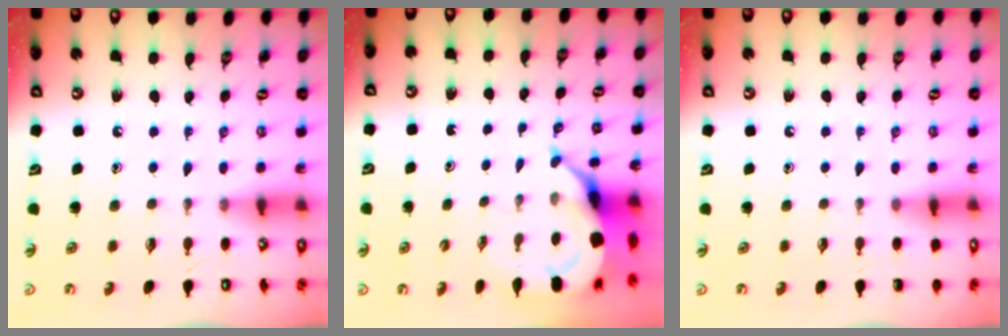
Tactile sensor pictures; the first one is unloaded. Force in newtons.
{"total": 5.9, "press": 5.9, "slide": 0.7}
{"total": 0.0}